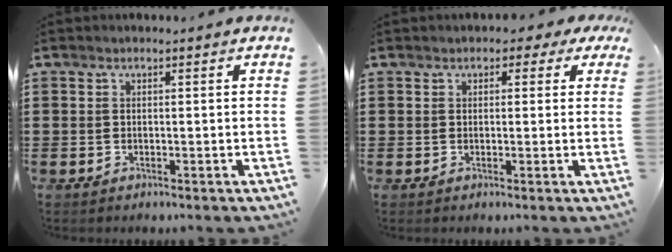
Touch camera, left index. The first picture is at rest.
{"total": 1.7, "force": [0.6, 1.2, 1.0], "torque": [-0.017, 0.006, 0.007]}